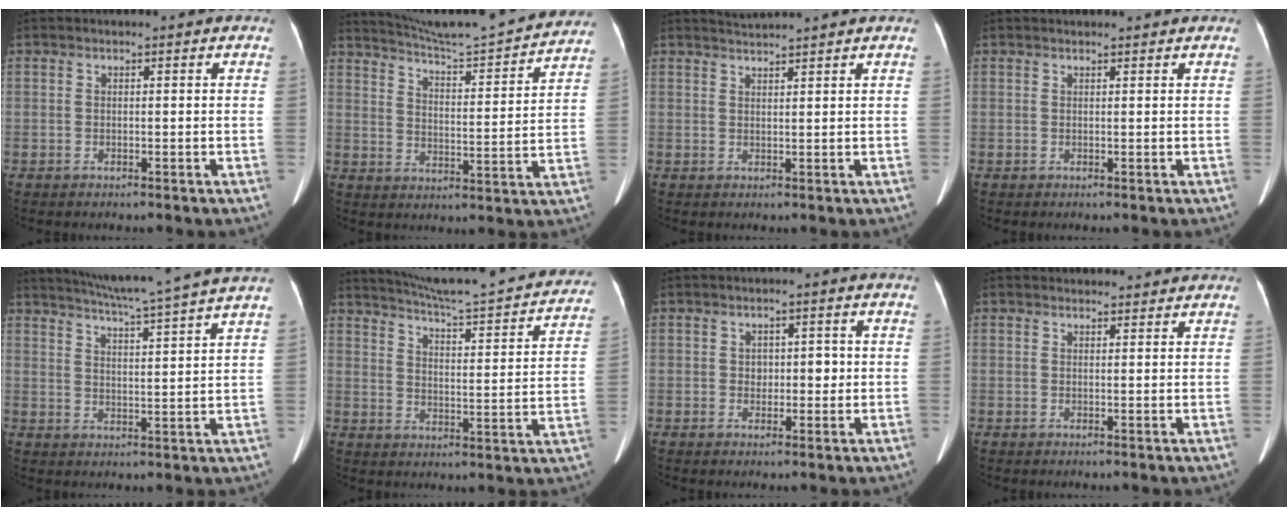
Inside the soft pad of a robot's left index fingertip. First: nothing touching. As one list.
[{"total": 19.8, "force": [18.7, 0.0, 6.5], "torque": [-0.110, -0.035, 0.253]}, {"total": 2.8, "force": [2.7, -0.9, 0.2], "torque": [-0.003, 0.011, 0.052]}, {"total": 2.7, "force": [2.6, 0.4, 0.6], "torque": [-0.013, 0.020, 0.031]}, {"total": 15.3, "force": [13.5, -1.9, 6.9], "torque": [-0.123, -0.017, 0.180]}, {"total": 25.5, "force": [23.3, 2.0, 10.1], "torque": [-0.153, -0.044, 0.295]}, {"total": 2.9, "force": [0.1, 2.0, 2.1], "torque": [-0.026, 0.011, 0.005]}, {"total": 4.2, "force": [4.0, 1.1, 0.5], "torque": [-0.009, 0.018, 0.047]}]